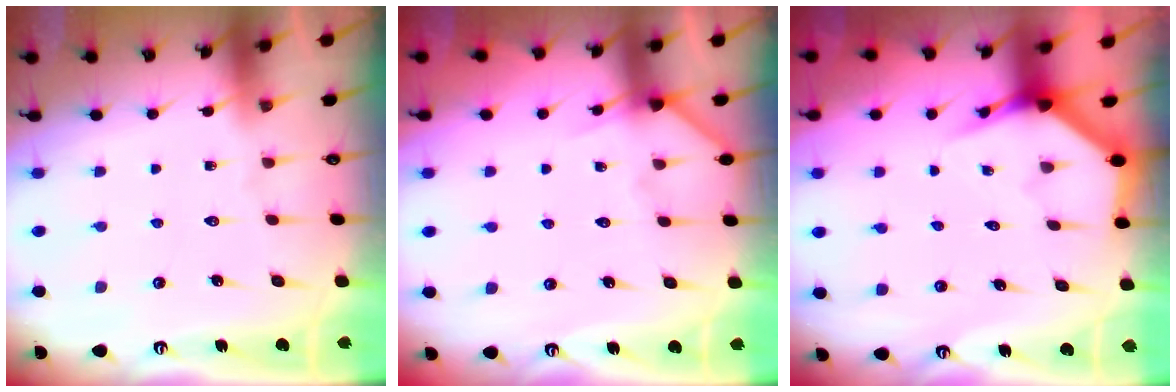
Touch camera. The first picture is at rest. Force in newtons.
{"total": 5.7, "press": 5.6, "slide": 0.4}
{"total": 3.9, "press": 3.9, "slide": 0.2}